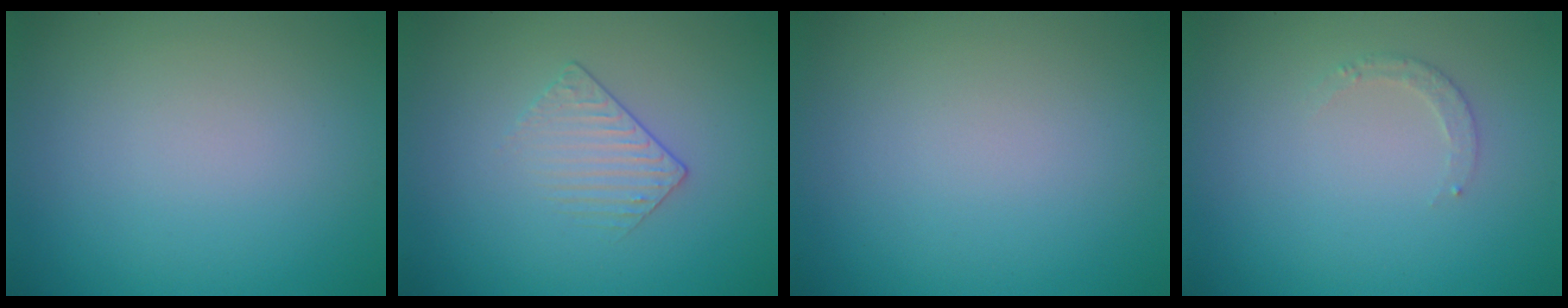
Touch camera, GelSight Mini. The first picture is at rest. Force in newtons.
{"total": 1.4, "press": 0.9, "slide": 1.1}
{"total": 0.0}
{"total": 1.3, "press": 1.2, "slide": 0.2}